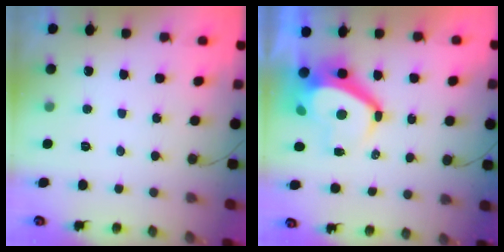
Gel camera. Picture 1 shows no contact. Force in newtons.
{"total": 7.6, "press": 7.5, "slide": 0.9}